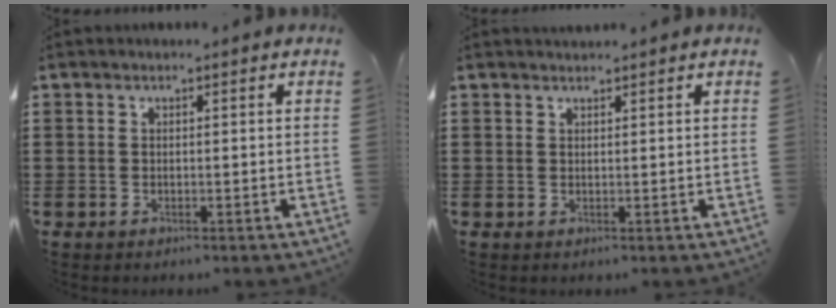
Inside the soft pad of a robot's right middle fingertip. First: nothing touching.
{"total": 0.0}